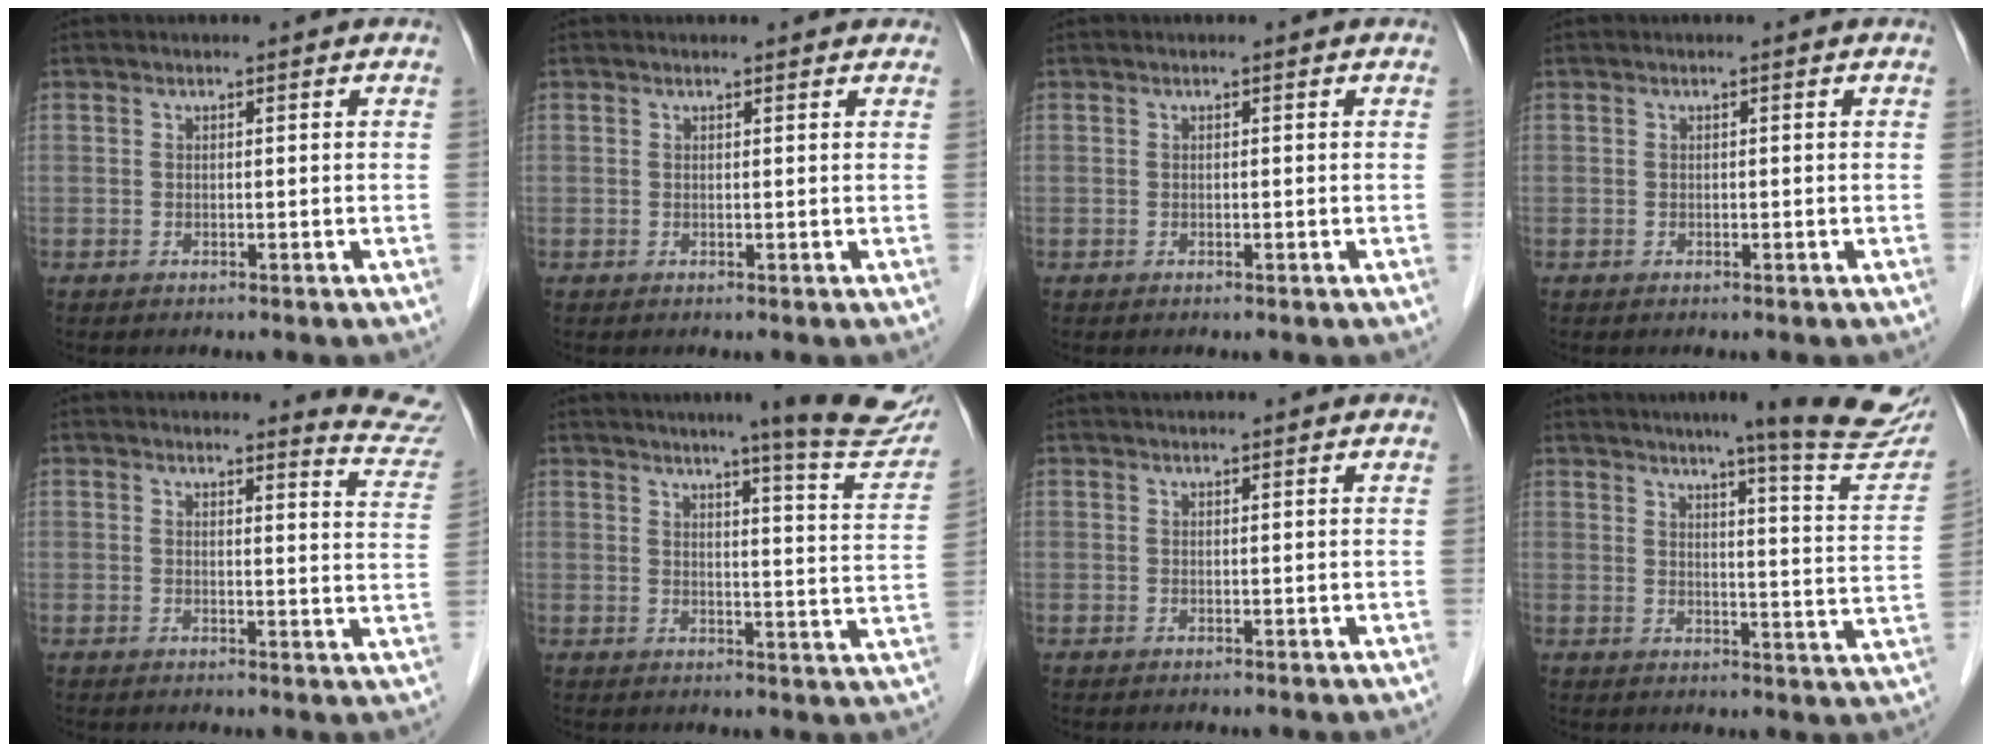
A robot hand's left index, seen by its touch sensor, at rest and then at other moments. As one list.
[{"total": 2.7, "force": [2.5, 0.7, 0.6], "torque": [-0.010, 0.006, 0.017]}, {"total": 0.0}, {"total": 0.0}, {"total": 6.7, "force": [6.6, -0.4, -0.3], "torque": [0.003, -0.071, 0.051]}, {"total": 13.9, "force": [11.7, 0.0, 7.6], "torque": [-0.082, -0.035, 0.123]}, {"total": 2.9, "force": [2.7, 0.0, 1.1], "torque": [-0.012, 0.029, 0.035]}, {"total": 16.3, "force": [13.6, -0.1, 8.9], "torque": [-0.101, -0.049, 0.150]}]